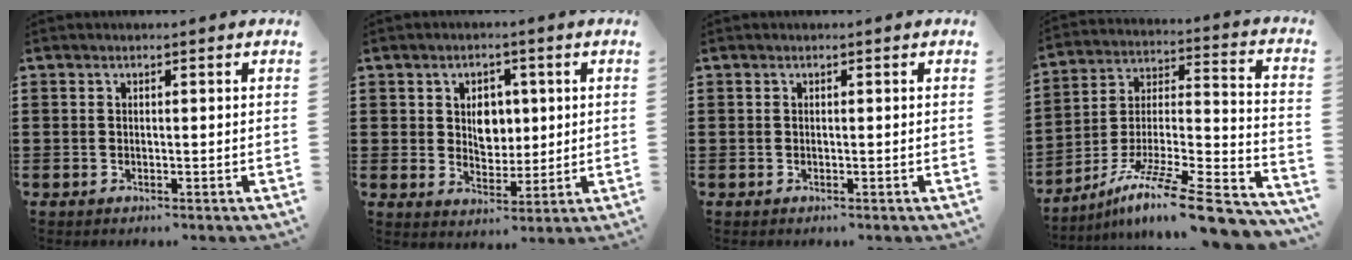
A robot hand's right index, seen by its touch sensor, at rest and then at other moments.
{"total": 4.7, "force": [1.0, 3.6, 2.9], "torque": [-0.052, 0.007, 0.012]}
{"total": 0.0}
{"total": 12.7, "force": [-9.6, 1.3, 8.2], "torque": [-0.129, 0.016, -0.178]}